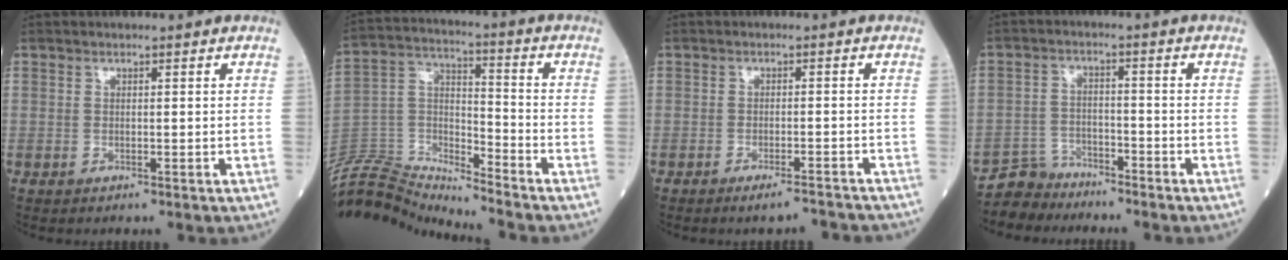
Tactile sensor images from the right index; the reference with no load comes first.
{"total": 12.9, "force": [-12.9, 0.1, 0.1], "torque": [-0.006, 0.055, -0.249]}
{"total": 4.4, "force": [-4.1, 0.3, 1.6], "torque": [-0.012, -0.004, -0.058]}
{"total": 5.0, "force": [-4.6, 1.5, -1.0], "torque": [0.019, 0.002, -0.089]}